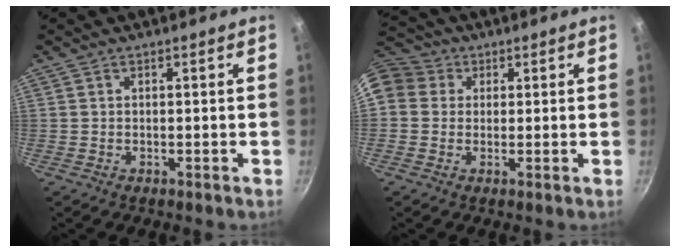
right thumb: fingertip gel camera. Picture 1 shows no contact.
{"total": 12.8, "force": [3.2, 11.0, 5.6], "torque": [-0.115, 0.033, 0.046]}